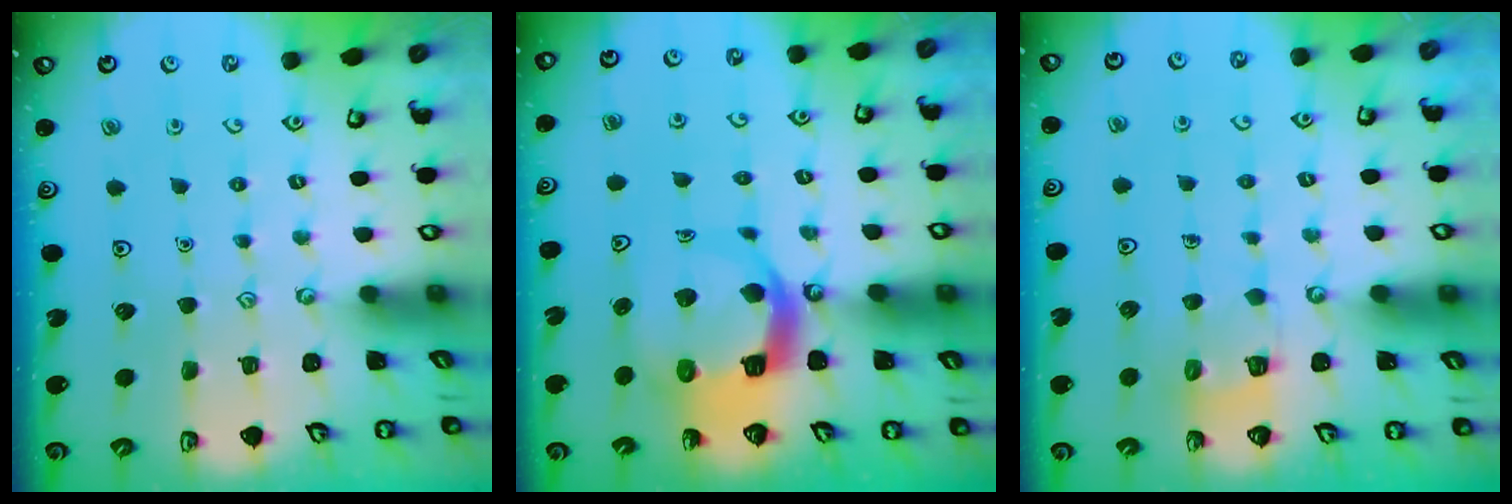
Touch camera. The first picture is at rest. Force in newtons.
{"total": 8.7, "press": 8.6, "slide": 1.2}
{"total": 5.2, "press": 5.1, "slide": 0.4}